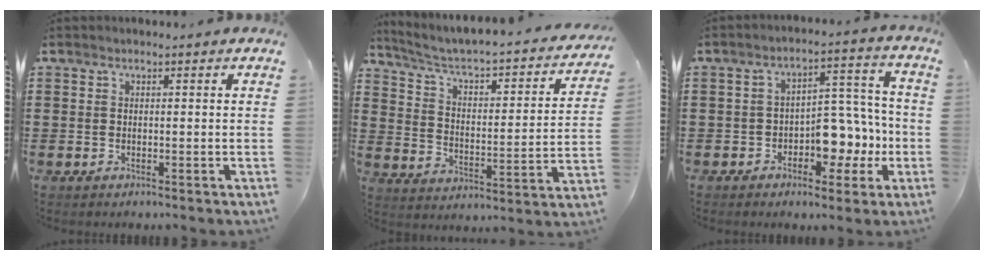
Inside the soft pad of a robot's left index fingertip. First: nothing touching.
{"total": 3.2, "force": [2.2, 0.9, 2.1], "torque": [-0.057, -0.031, 0.023]}
{"total": 7.5, "force": [-2.6, 4.6, 5.2], "torque": [-0.077, 0.011, -0.050]}